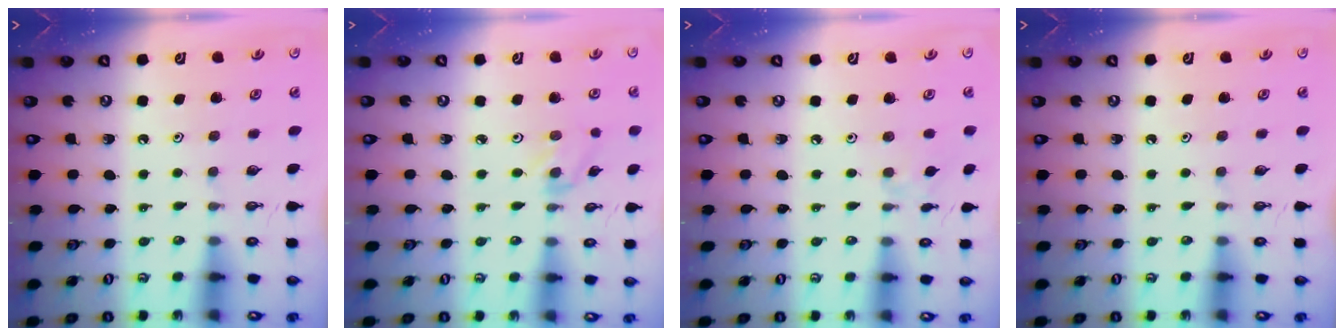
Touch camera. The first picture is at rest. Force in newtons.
{"total": 1.6, "press": 1.5, "slide": 0.3}
{"total": 2.1, "press": 2.1, "slide": 0.5}
{"total": 0.0}